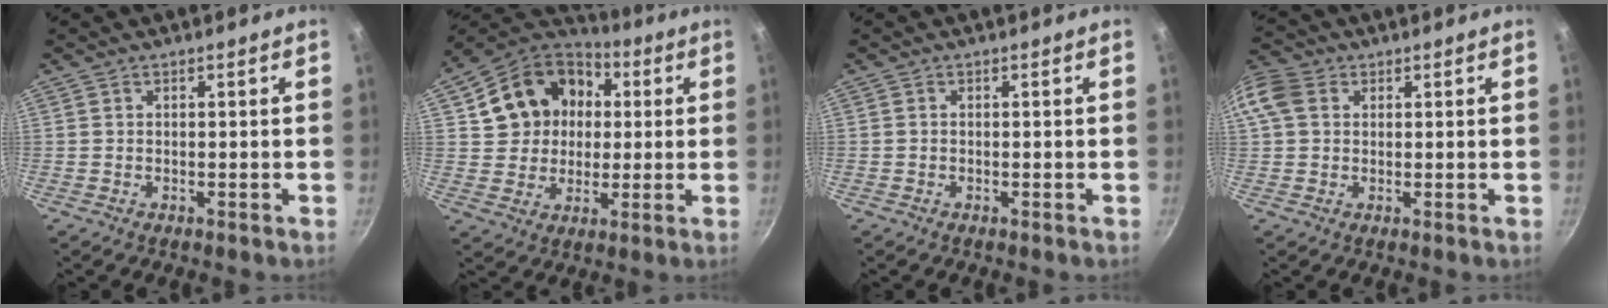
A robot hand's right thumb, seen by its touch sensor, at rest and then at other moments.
{"total": 16.6, "force": [3.6, 14.1, 8.1], "torque": [-0.120, 0.027, 0.057]}
{"total": 0.0}
{"total": 7.6, "force": [2.0, 5.9, 4.5], "torque": [-0.090, 0.014, 0.025]}